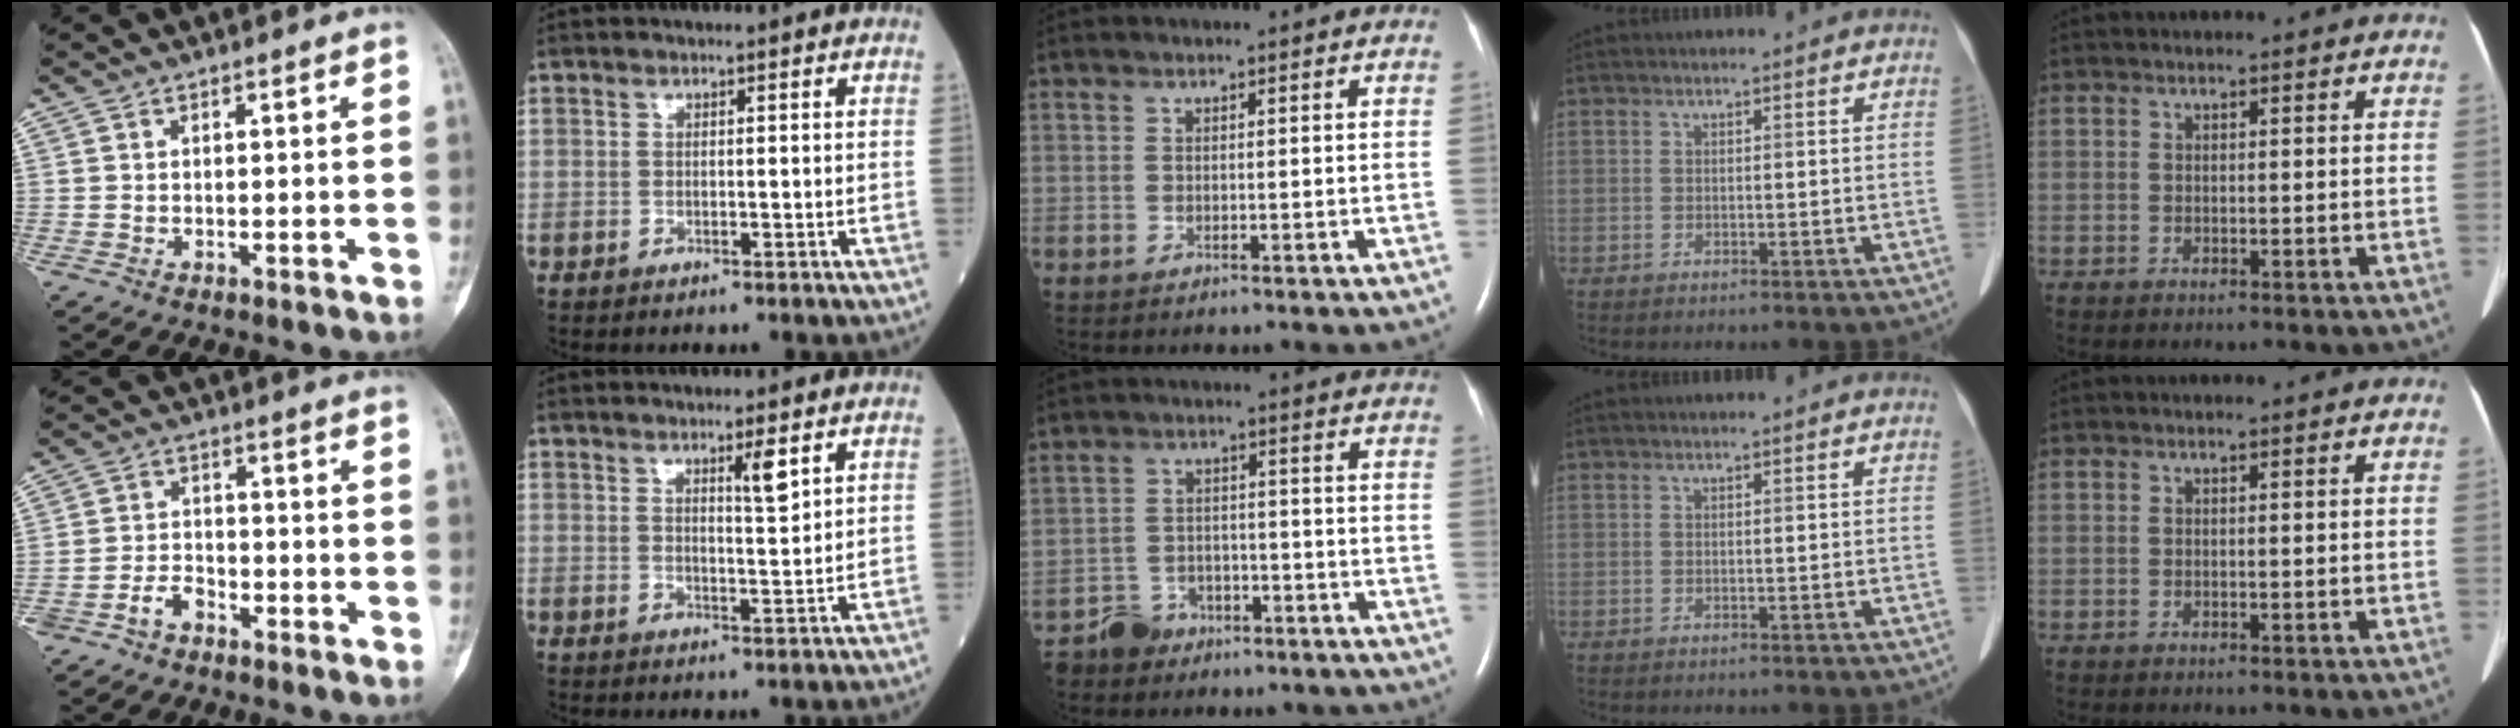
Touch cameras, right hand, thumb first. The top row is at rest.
{"thumb": {"total": 4.8, "force": [-3.0, 3.2, 2.0], "torque": [-0.027, 0.030, -0.051]}, "index": {"total": 3.2, "force": [1.8, 0.1, 2.6], "torque": [-0.046, -0.003, 0.030]}, "middle": {"total": 8.0, "force": [-6.4, 4.7, 0.9], "torque": [-0.011, 0.017, -0.094]}}